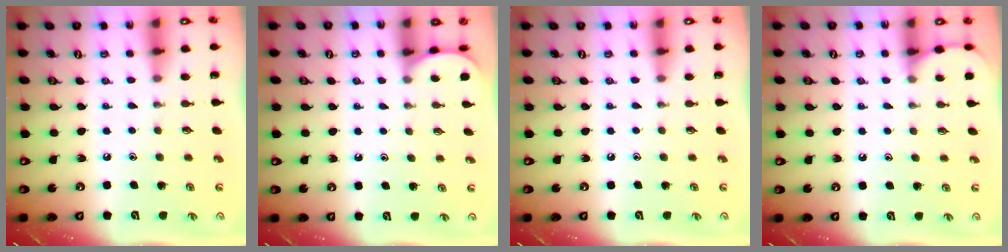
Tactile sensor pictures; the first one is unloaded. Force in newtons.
{"total": 0.7, "press": 0.7, "slide": 0.1}
{"total": 0.0}
{"total": 3.3, "press": 3.3, "slide": 0.5}